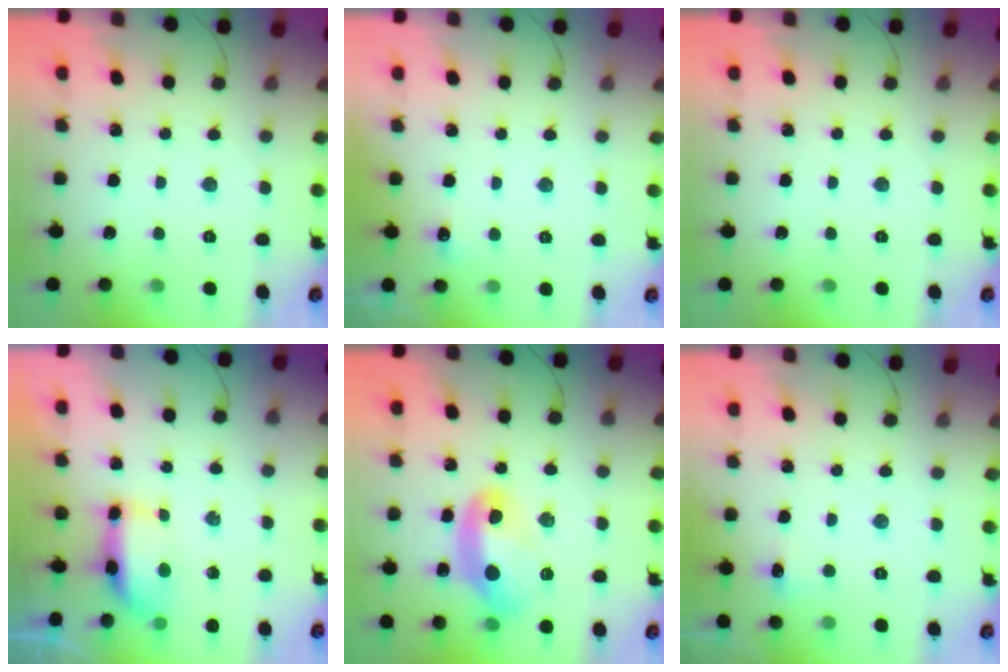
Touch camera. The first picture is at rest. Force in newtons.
{"total": 3.9, "press": 3.7, "slide": 1.3}
{"total": 0.0}
{"total": 7.5, "press": 7.2, "slide": 2.1}
{"total": 12.2, "press": 12.1, "slide": 1.3}
{"total": 4.8, "press": 4.6, "slide": 1.4}